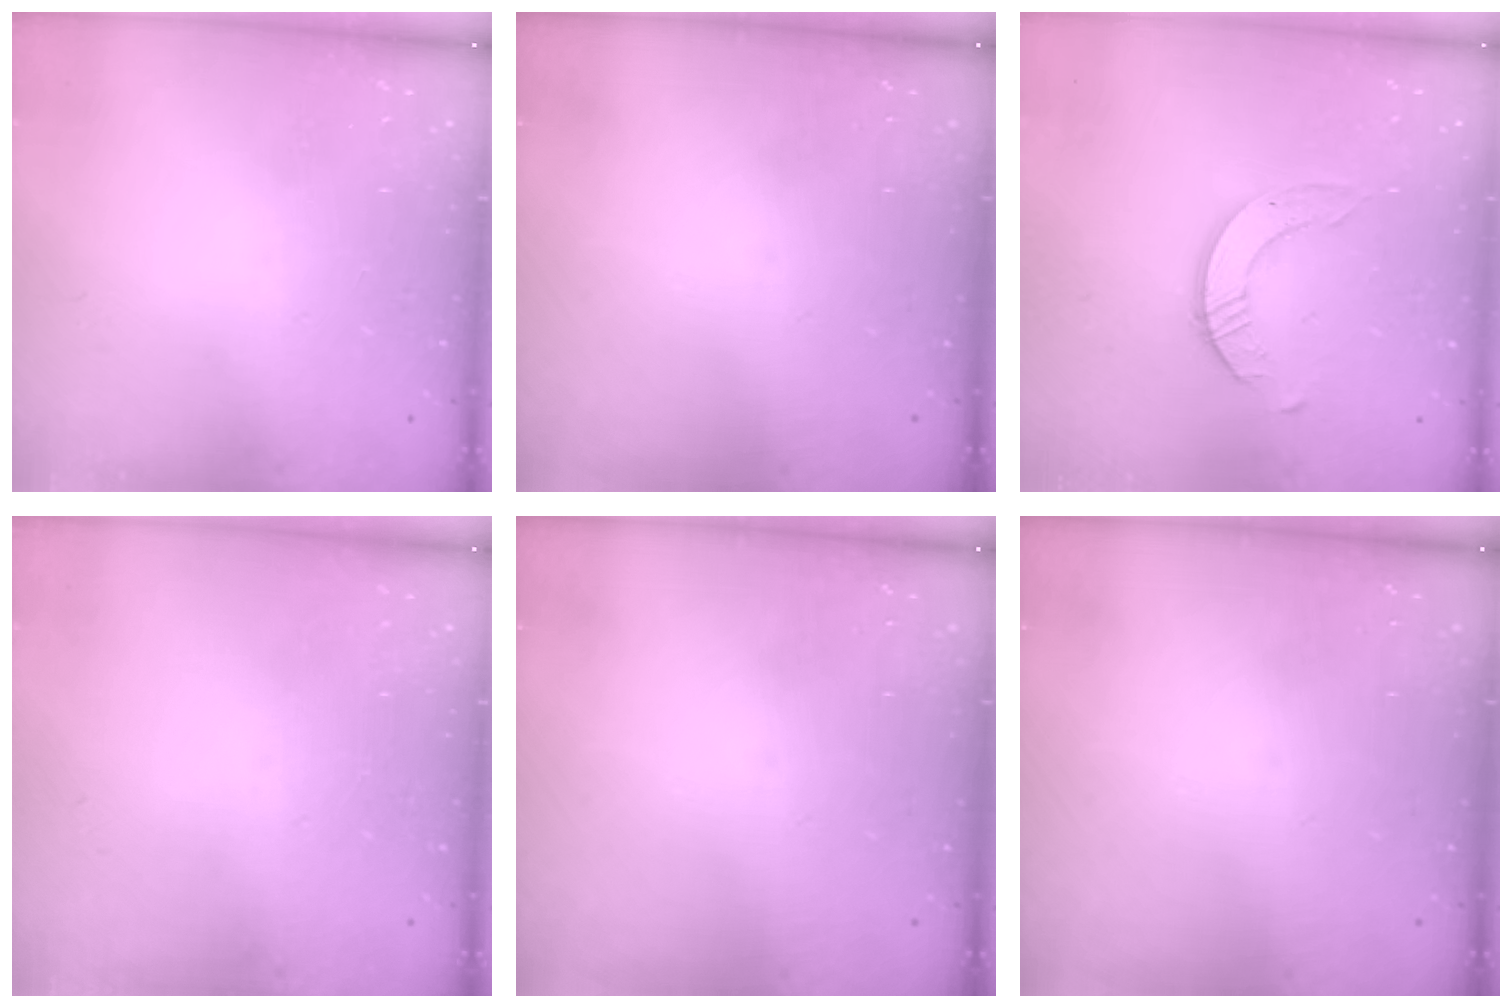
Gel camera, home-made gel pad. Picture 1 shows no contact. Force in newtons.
{"total": 0.0}
{"total": 2.5, "press": 2.5, "slide": 0.3}
{"total": 0.0}
{"total": 0.0}
{"total": 0.0}